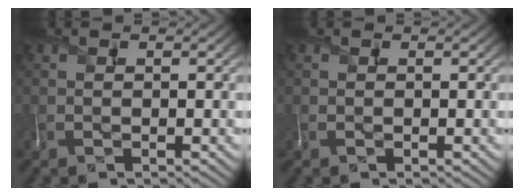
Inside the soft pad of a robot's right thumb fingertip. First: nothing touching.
{"total": 0.0}